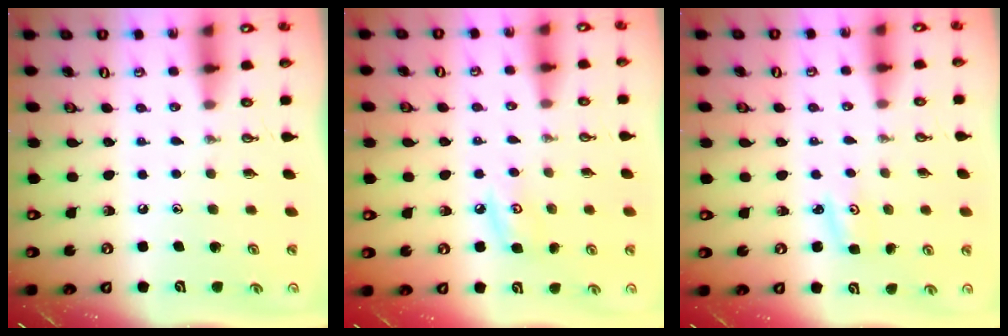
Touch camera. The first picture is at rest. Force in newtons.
{"total": 7.6, "press": 7.5, "slide": 0.9}
{"total": 2.9, "press": 2.9, "slide": 0.3}